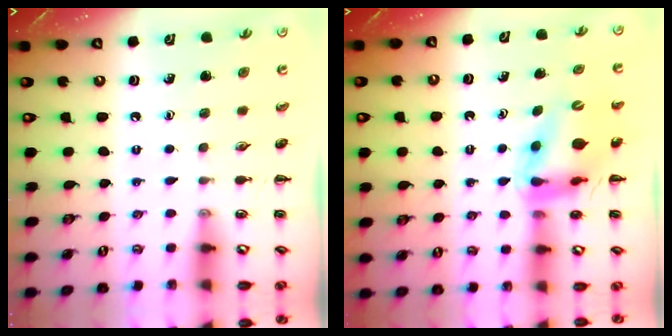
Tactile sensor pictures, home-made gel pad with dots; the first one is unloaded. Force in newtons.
{"total": 13.1, "press": 12.5, "slide": 3.8}